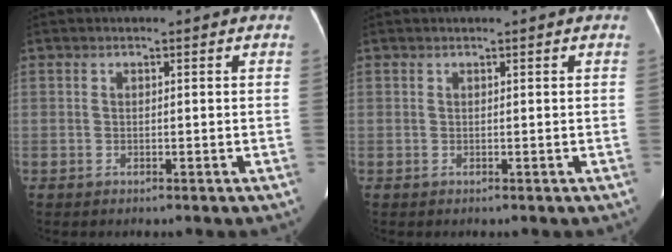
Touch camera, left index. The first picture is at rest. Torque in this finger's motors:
{"motor_torque": [-0.14, -0.06, -0.02, -0.01]}